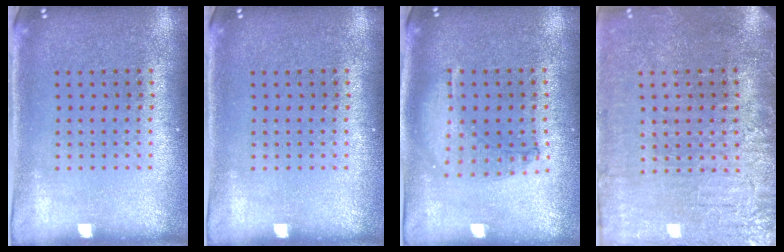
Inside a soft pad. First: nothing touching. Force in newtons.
{"total": 0.0}
{"total": 0.9, "press": 0.9, "slide": 0.2}
{"total": 3.9, "press": 3.6, "slide": 1.5}